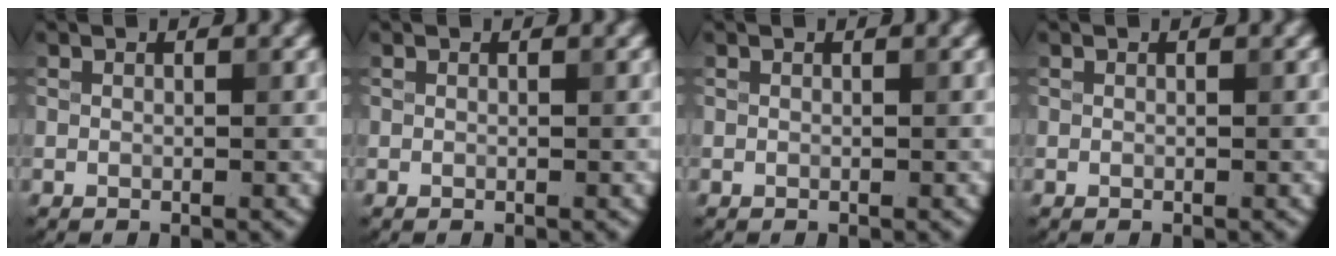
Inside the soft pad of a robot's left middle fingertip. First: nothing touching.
{"total": 0.0}
{"total": 0.0}
{"total": 0.0}